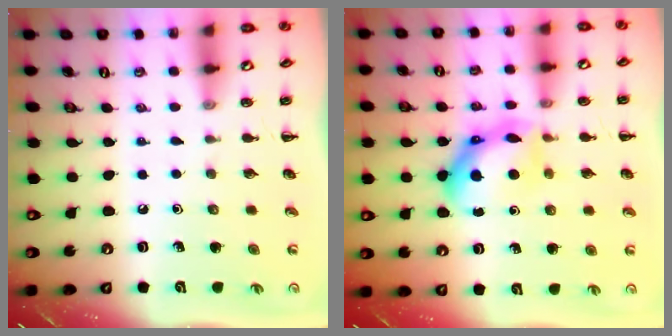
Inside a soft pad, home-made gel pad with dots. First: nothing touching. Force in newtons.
{"total": 10.7, "press": 10.6, "slide": 0.7}